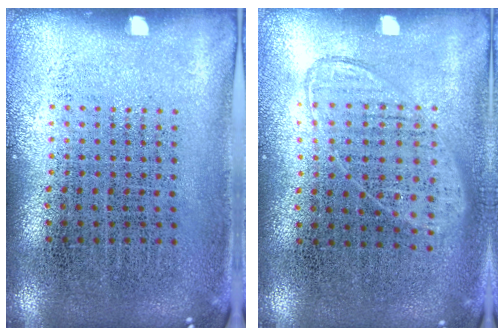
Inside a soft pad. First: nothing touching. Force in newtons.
{"total": 0.9, "press": 0.9, "slide": 0.4}